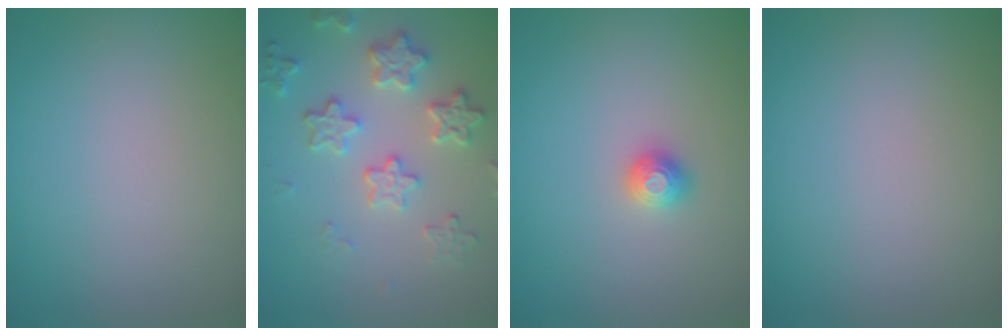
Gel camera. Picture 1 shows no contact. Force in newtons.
{"total": 3.7, "press": 3.7, "slide": 0.3}
{"total": 1.2, "press": 1.1, "slide": 0.3}
{"total": 0.0}